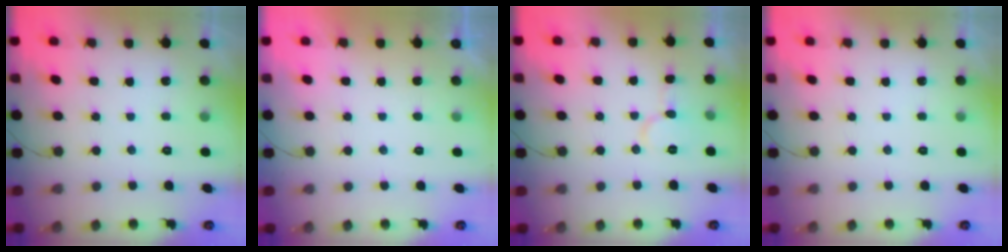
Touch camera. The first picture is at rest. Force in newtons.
{"total": 1.2, "press": 1.1, "slide": 0.3}
{"total": 7.7, "press": 7.7, "slide": 0.4}
{"total": 0.0}